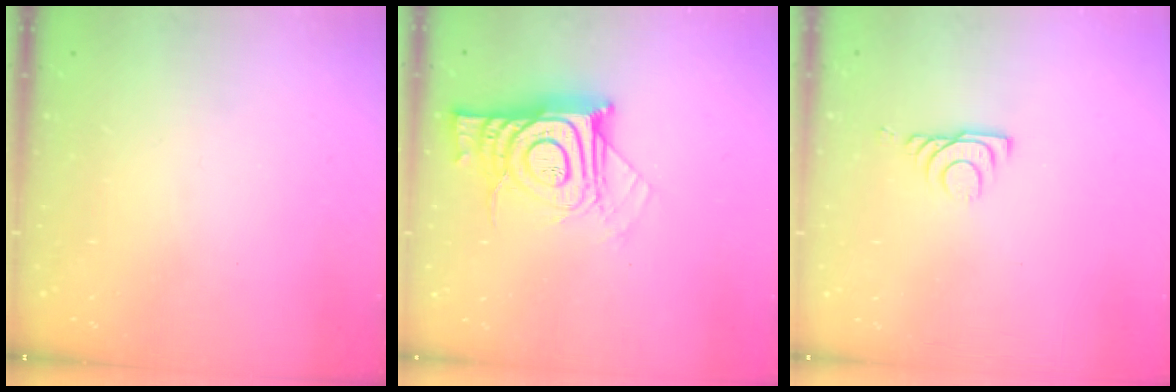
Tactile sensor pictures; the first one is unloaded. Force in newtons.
{"total": 14.2, "press": 14.2, "slide": 1.2}
{"total": 6.9, "press": 6.9, "slide": 0.8}